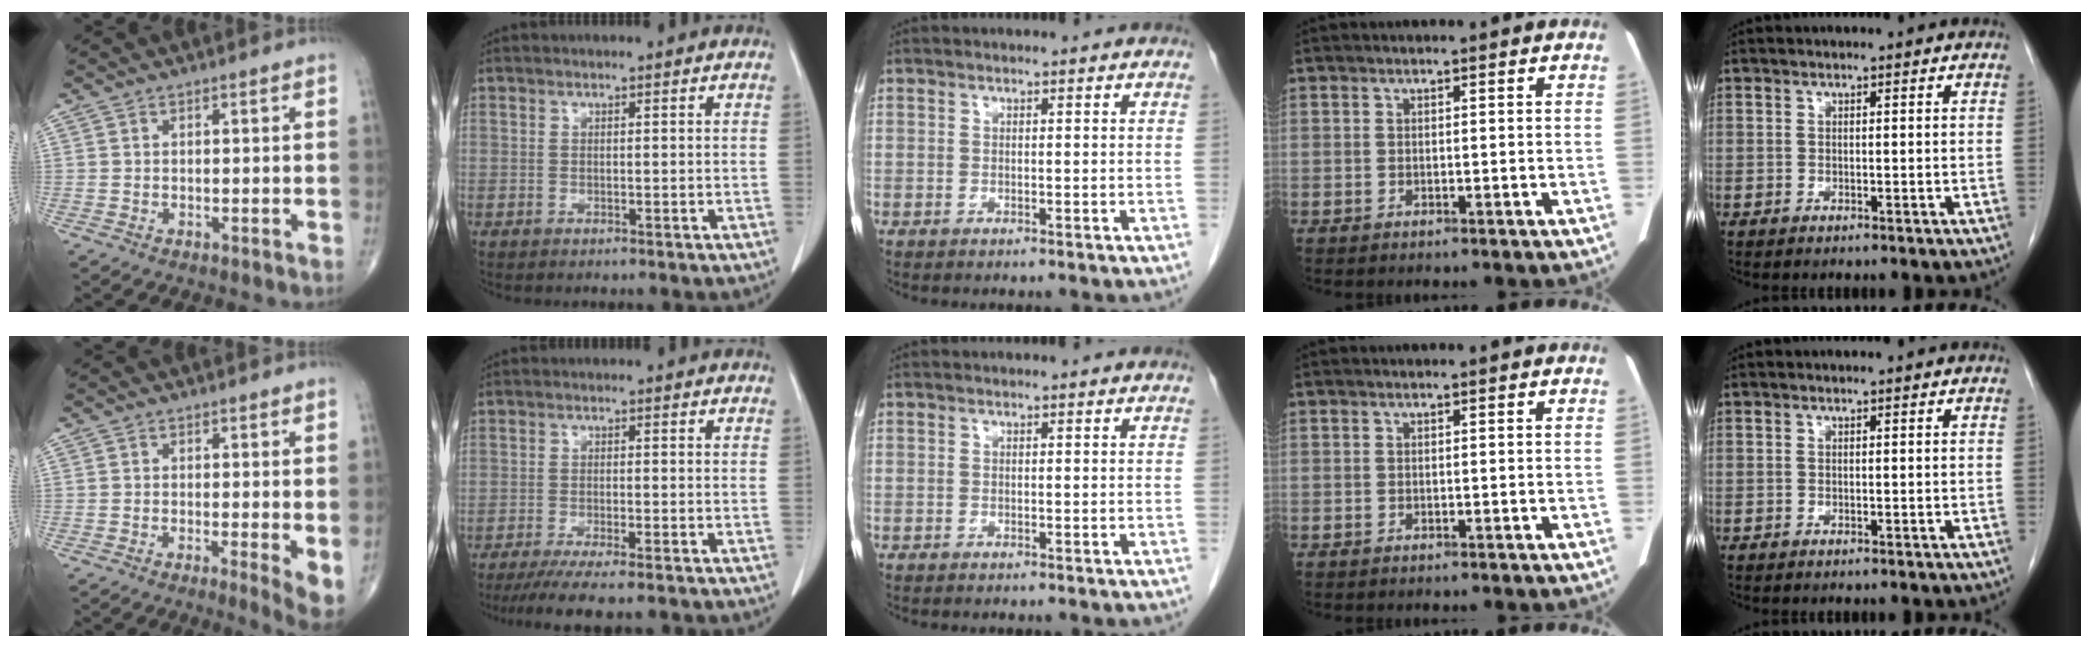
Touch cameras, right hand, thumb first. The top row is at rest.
{"thumb": {"total": 3.9, "force": [-0.3, 0.8, 3.8], "torque": [-0.057, -0.013, -0.010]}, "index": {"total": 10.6, "force": [-9.1, 0.7, 5.4], "torque": [-0.067, -0.020, -0.136]}}